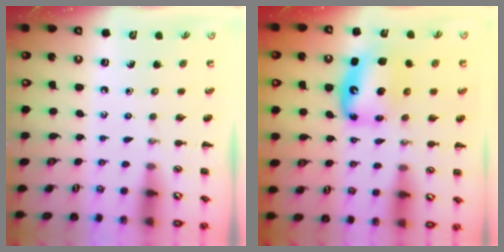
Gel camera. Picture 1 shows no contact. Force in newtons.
{"total": 9.2, "press": 8.9, "slide": 2.4}